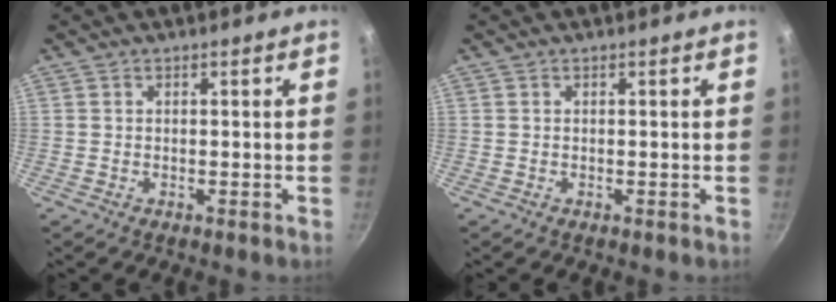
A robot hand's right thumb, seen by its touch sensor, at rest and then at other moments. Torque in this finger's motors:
{"motor_torque": [-0.25, -0.03, 0.04, 0.04, 0.03]}